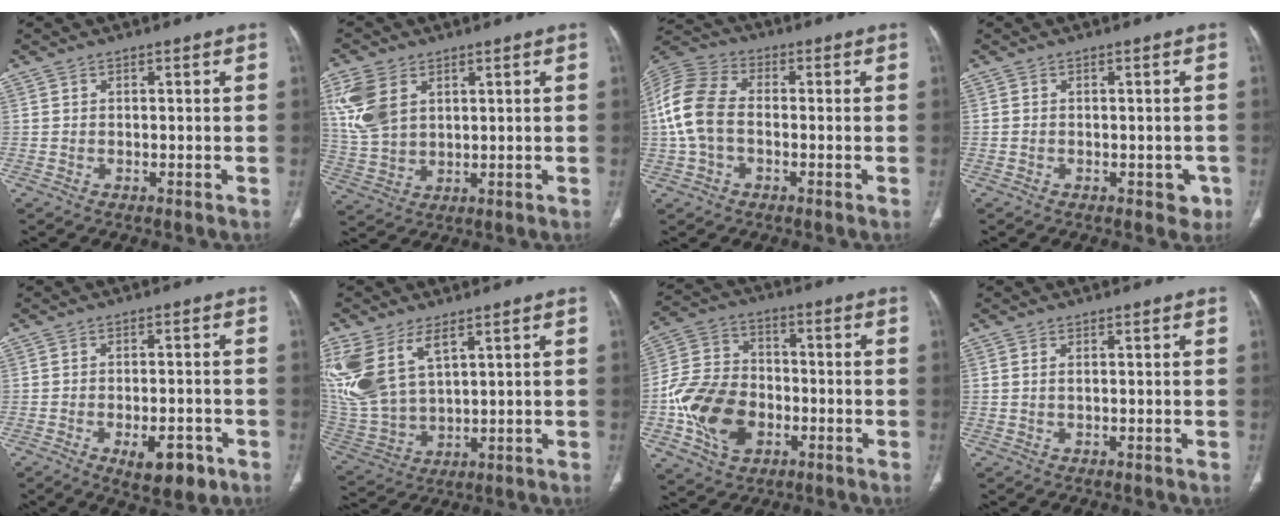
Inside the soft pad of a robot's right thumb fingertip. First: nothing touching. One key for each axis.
{"total": 10.1, "fx": 3.9, "fy": 6.5, "fz": 6.6, "tx": -0.144, "ty": -0.006, "tz": 0.087}
{"total": 11.7, "fx": -0.9, "fy": 7.9, "fz": 8.7, "tx": -0.190, "ty": 0.030, "tz": -0.025}
{"total": 2.6, "fx": -1.0, "fy": 1.8, "fz": 1.6, "tx": 0.002, "ty": 0.005, "tz": -0.010}
{"total": 7.8, "fx": -3.6, "fy": 3.5, "fz": 5.9, "tx": -0.074, "ty": 0.011, "tz": -0.044}
{"total": 16.5, "fx": 7.5, "fy": 8.9, "fz": 11.7, "tx": -0.266, "ty": -0.021, "tz": 0.166}
{"total": 15.4, "fx": -4.2, "fy": 11.3, "fz": 9.7, "tx": -0.159, "ty": 0.024, "tz": -0.074}
{"total": 0.9, "fx": 0.3, "fy": 0.3, "fz": 0.8, "tx": -0.020, "ty": 0.003, "tz": 0.008}